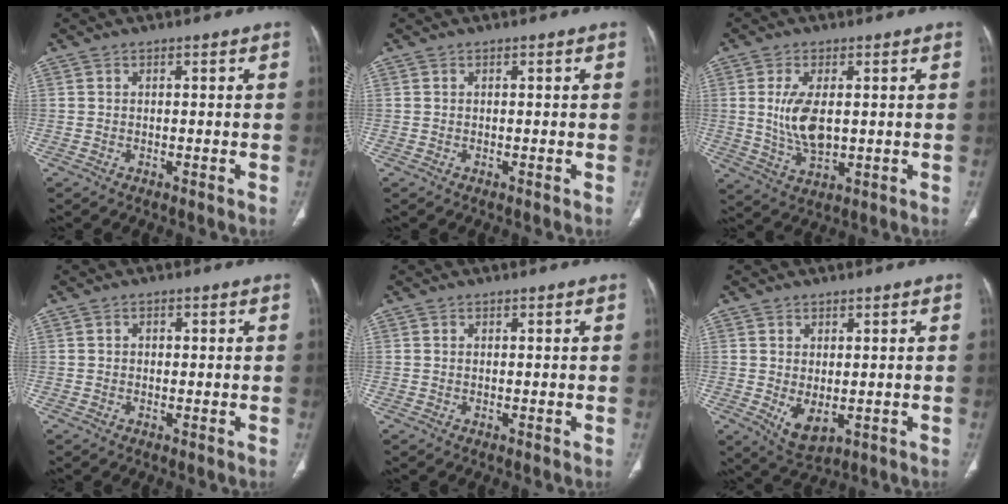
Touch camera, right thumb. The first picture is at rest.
{"total": 0.0}
{"total": 8.2, "force": [0.8, 4.1, 7.1], "torque": [-0.145, -0.013, 0.024]}
{"total": 0.9, "force": [0.1, 0.8, 0.4], "torque": [-0.004, 0.002, 0.001]}
{"total": 0.0}
{"total": 5.2, "force": [-0.6, 2.9, 4.2], "torque": [-0.067, -0.010, 0.009]}